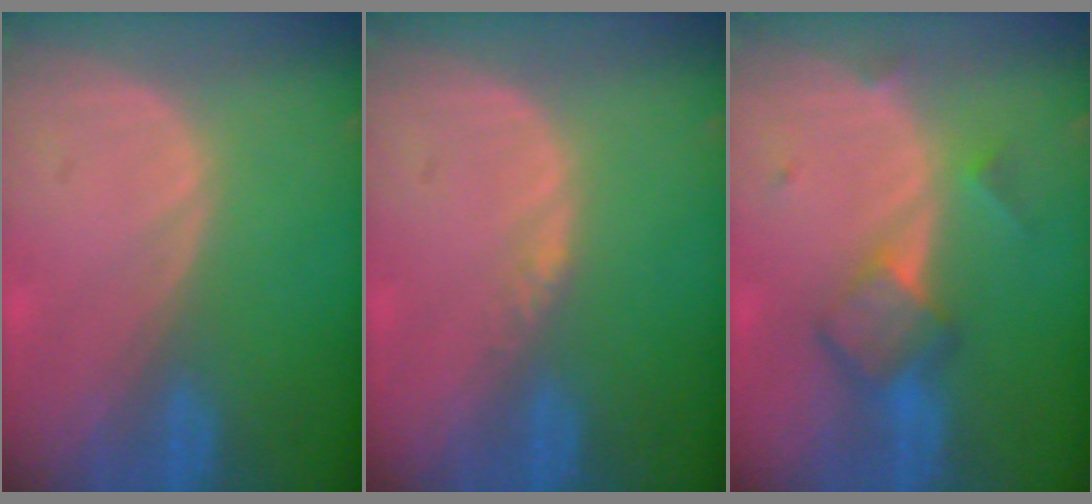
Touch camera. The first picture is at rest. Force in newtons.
{"total": 1.0, "press": 0.8, "slide": 0.6}
{"total": 5.9, "press": 5.1, "slide": 3.0}